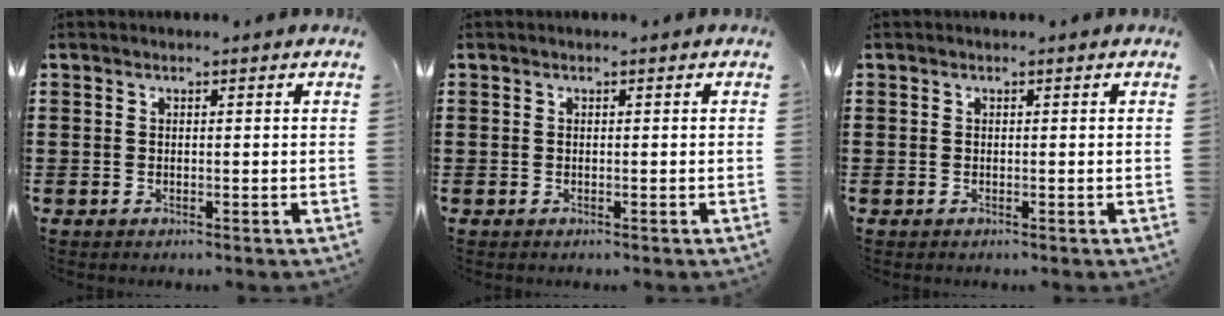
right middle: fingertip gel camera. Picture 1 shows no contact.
{"total": 0.0}
{"total": 0.0}